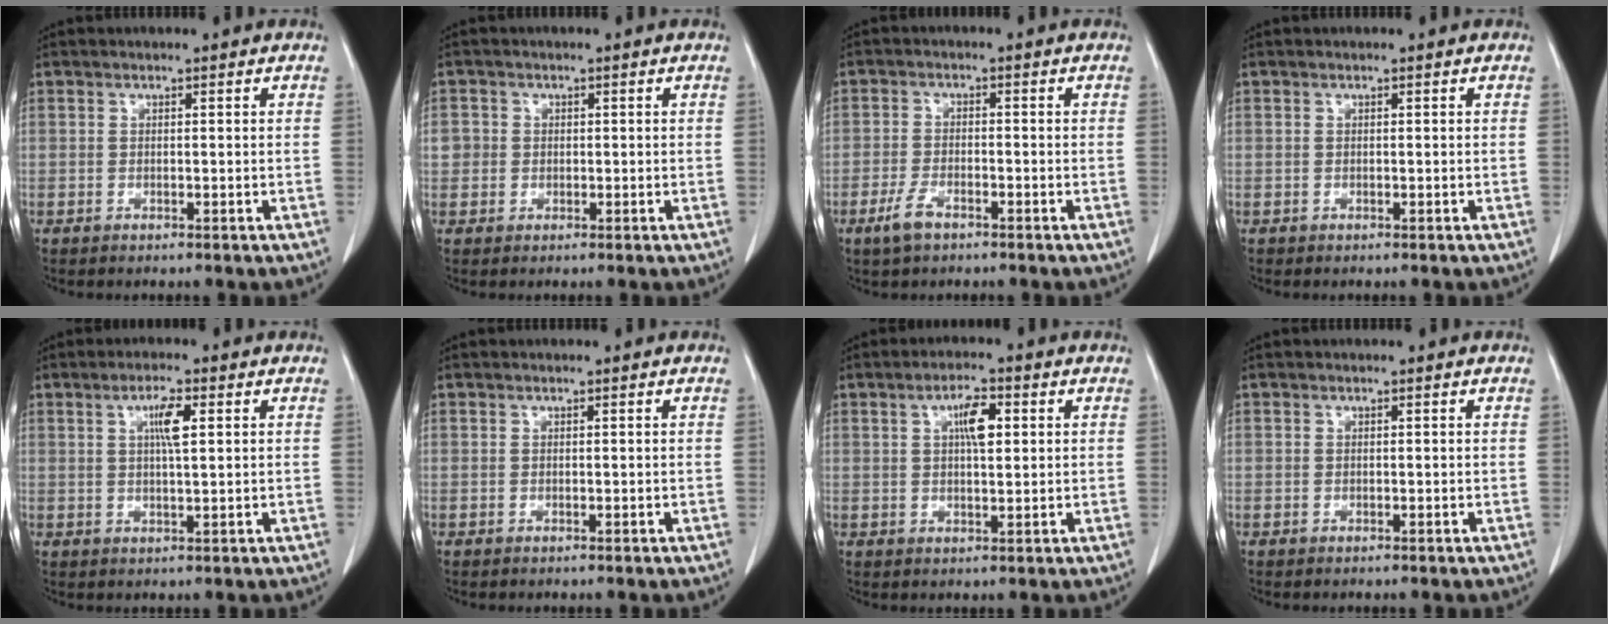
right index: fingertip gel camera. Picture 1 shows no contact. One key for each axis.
{"total": 2.5, "fx": 0.2, "fy": 2.5, "fz": 0.4, "tx": 0.007, "ty": 0.007, "tz": 0.003}
{"total": 3.8, "fx": -2.5, "fy": 1.3, "fz": 2.5, "tx": -0.058, "ty": -0.001, "tz": -0.047}
{"total": 0.0}
{"total": 4.0, "fx": 1.3, "fy": 0.5, "fz": 3.8, "tx": -0.068, "ty": -0.001, "tz": 0.022}
{"total": 0.0}
{"total": 4.7, "fx": 1.4, "fy": 1.4, "fz": 4.3, "tx": -0.075, "ty": 0.006, "tz": 0.023}
{"total": 0.0}